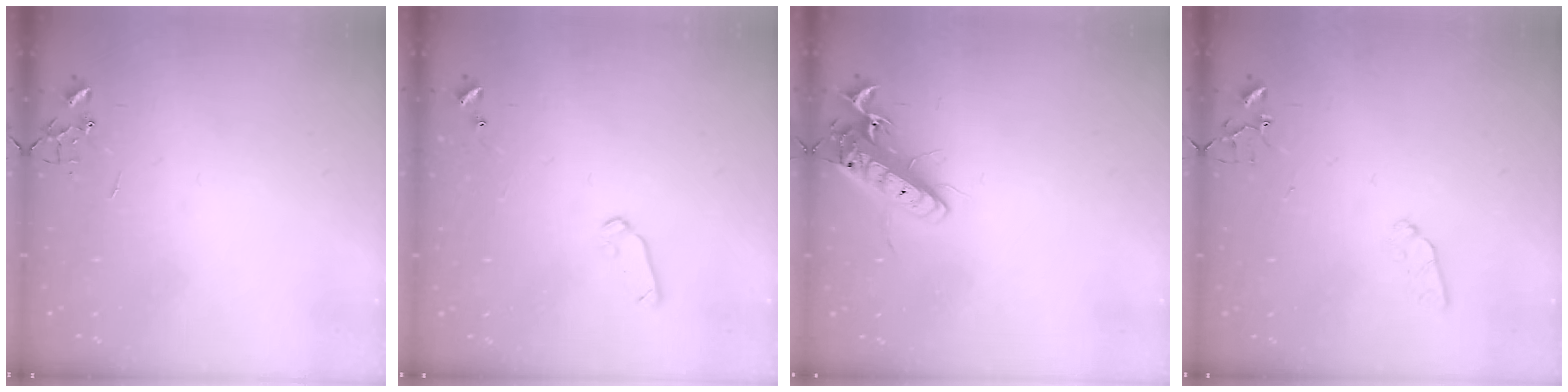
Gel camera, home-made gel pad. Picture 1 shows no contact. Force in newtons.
{"total": 6.8, "press": 6.7, "slide": 1.0}
{"total": 13.5, "press": 13.3, "slide": 2.3}
{"total": 5.3, "press": 5.2, "slide": 0.7}